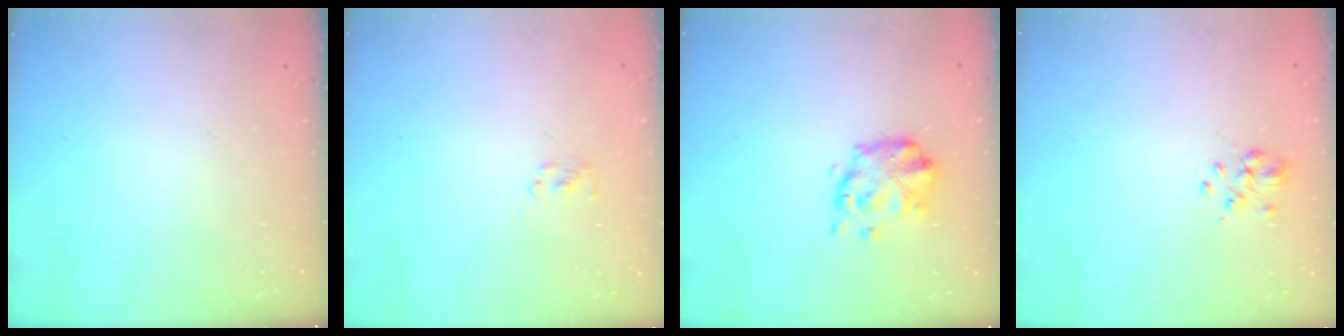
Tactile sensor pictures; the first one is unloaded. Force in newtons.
{"total": 1.4, "press": 1.0, "slide": 0.9}
{"total": 6.5, "press": 6.5, "slide": 0.4}
{"total": 2.7, "press": 2.5, "slide": 1.1}